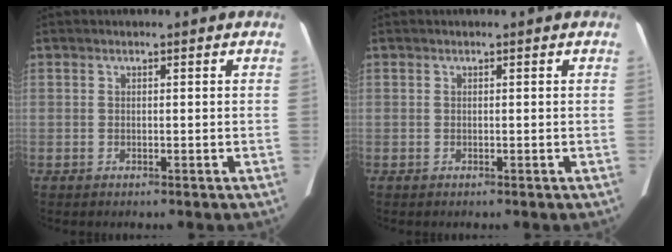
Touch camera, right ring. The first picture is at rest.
{"total": 0.0}